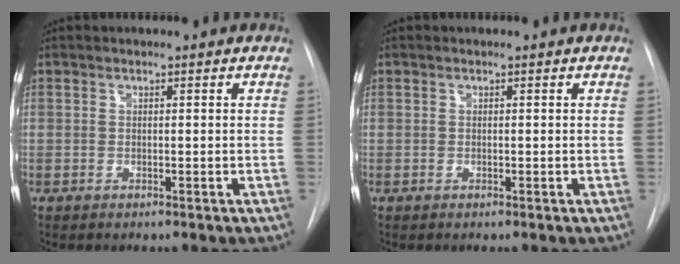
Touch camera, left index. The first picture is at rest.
{"total": 0.8, "force": [-0.8, 0.0, 0.0], "torque": [0.000, -0.006, -0.013]}